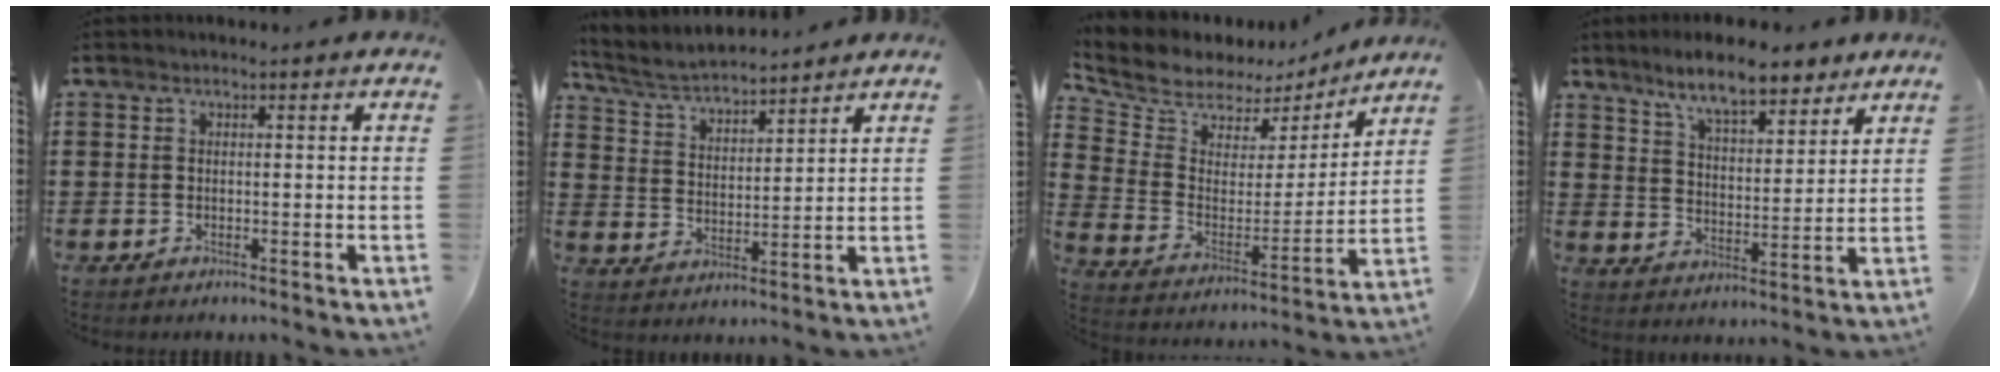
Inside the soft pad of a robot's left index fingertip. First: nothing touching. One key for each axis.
{"total": 4.7, "fx": 4.5, "fy": 0.6, "fz": 1.3, "tx": -0.047, "ty": -0.024, "tz": 0.074}
{"total": 6.7, "fx": 5.8, "fy": 3.3, "fz": 0.9, "tx": -0.061, "ty": -0.035, "tz": 0.100}
{"total": 8.9, "fx": 7.5, "fy": 2.0, "fz": 4.3, "tx": -0.099, "ty": -0.016, "tz": 0.136}